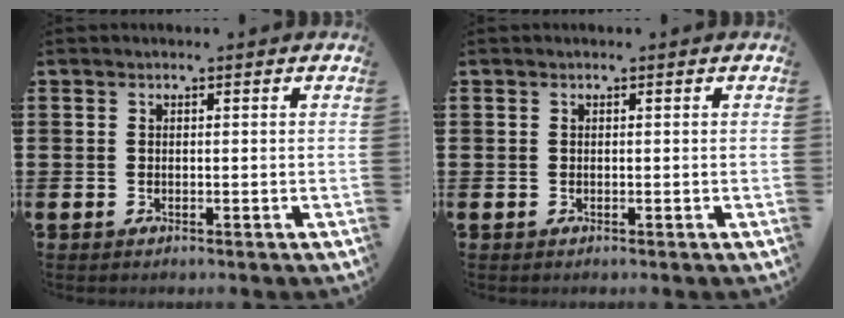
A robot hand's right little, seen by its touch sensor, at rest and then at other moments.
{"total": 0.0}